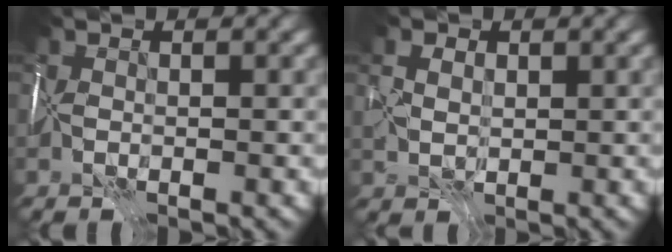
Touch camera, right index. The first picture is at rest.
{"total": 2.3, "force": [1.0, 1.8, 1.0], "torque": [-0.018, 0.019, 0.016]}